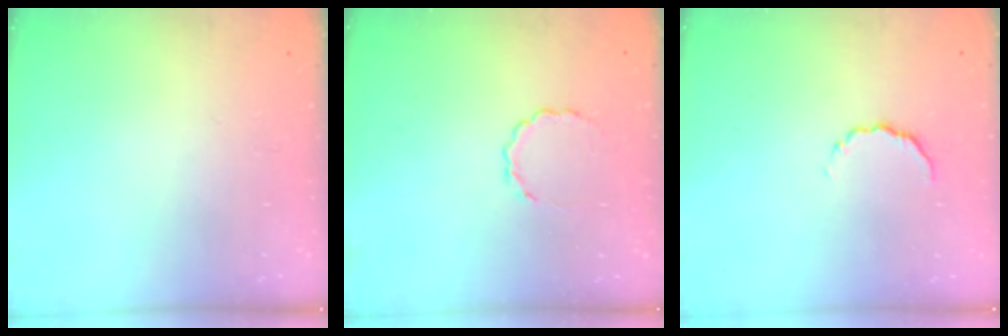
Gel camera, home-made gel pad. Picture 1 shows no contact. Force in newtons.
{"total": 3.9, "press": 3.6, "slide": 1.3}
{"total": 4.0, "press": 3.9, "slide": 0.9}